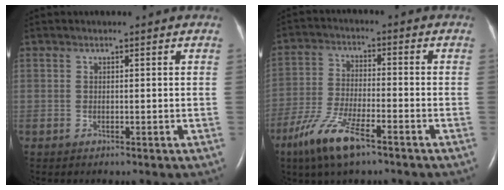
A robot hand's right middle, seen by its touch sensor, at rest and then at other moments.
{"total": 9.8, "force": [-6.2, 2.1, 7.2], "torque": [-0.157, -0.019, -0.118]}